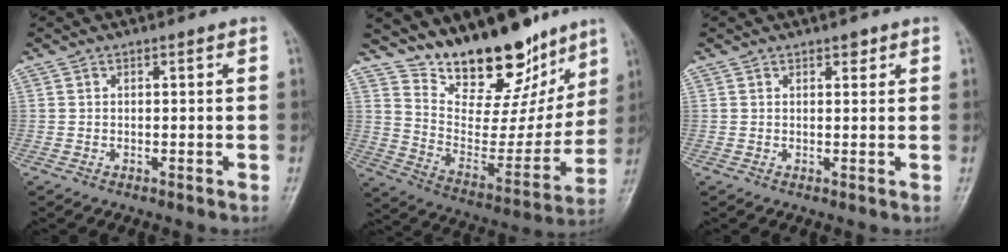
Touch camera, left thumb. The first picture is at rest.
{"total": 21.8, "force": [16.7, 9.4, 10.4], "torque": [-0.104, -0.101, 0.271]}
{"total": 1.5, "force": [1.0, 0.8, 0.7], "torque": [0.000, -0.004, 0.012]}